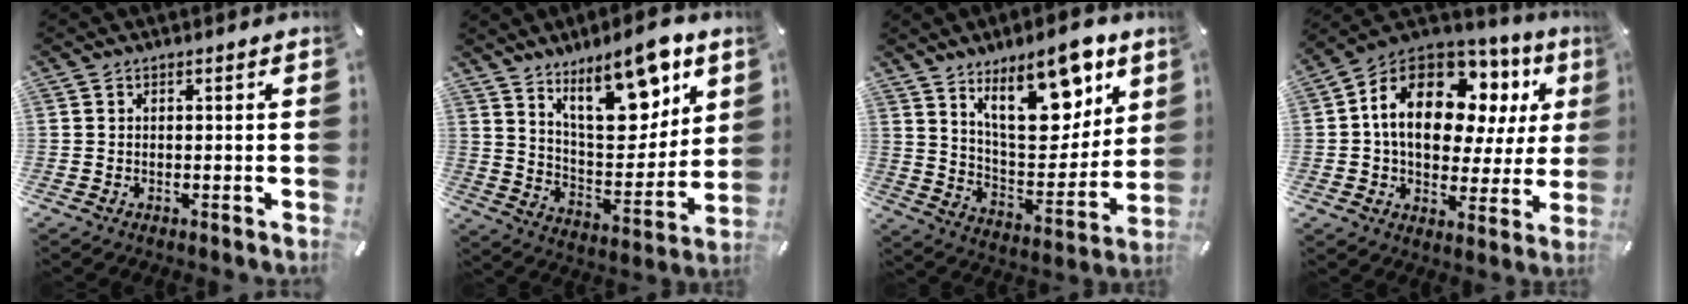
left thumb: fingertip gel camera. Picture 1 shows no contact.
{"total": 18.7, "force": [12.0, 8.1, 11.8], "torque": [-0.159, -0.072, 0.199]}
{"total": 20.2, "force": [12.2, 9.4, 13.0], "torque": [-0.181, -0.068, 0.204]}
{"total": 18.4, "force": [6.1, 12.0, 12.5], "torque": [-0.211, -0.026, 0.104]}